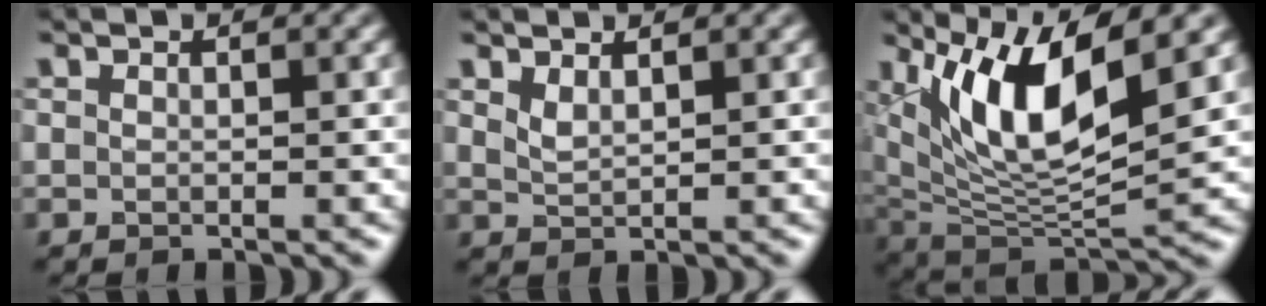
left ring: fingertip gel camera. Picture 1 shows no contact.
{"total": 1.3, "force": [1.0, 0.3, 0.7], "torque": [-0.019, -0.001, 0.024]}
{"total": 9.4, "force": [4.0, 3.1, 7.9], "torque": [-0.146, -0.015, 0.077]}